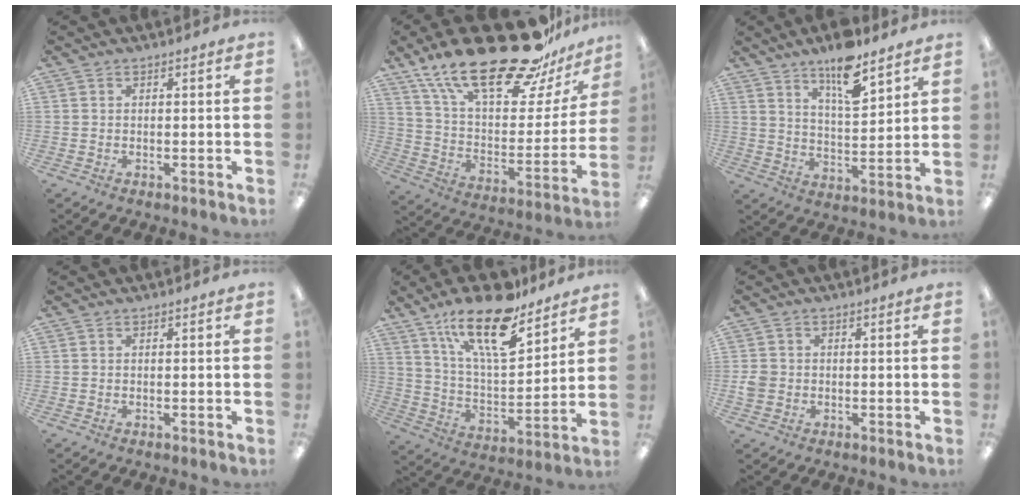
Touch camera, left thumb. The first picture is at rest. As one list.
[{"total": 27.8, "force": [20.4, 9.3, 16.5], "torque": [-0.276, -0.129, 0.345]}, {"total": 12.4, "force": [9.1, 4.0, 7.4], "torque": [-0.111, -0.055, 0.153]}, {"total": 0.0}, {"total": 20.6, "force": [14.0, 7.8, 13.0], "torque": [-0.212, -0.084, 0.238]}, {"total": 3.0, "force": [-0.5, 2.8, 0.9], "torque": [-0.008, 0.002, -0.012]}]